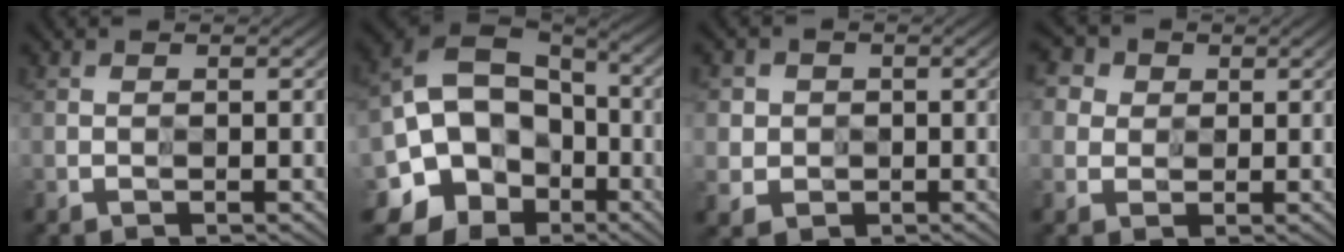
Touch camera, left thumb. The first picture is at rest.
{"total": 13.8, "force": [-3.4, 11.9, 6.1], "torque": [-0.133, -0.018, -0.077]}
{"total": 3.4, "force": [0.8, 3.3, -0.1], "torque": [-0.018, -0.005, 0.010]}
{"total": 6.3, "force": [3.2, 4.9, 2.3], "torque": [-0.094, 0.018, 0.057]}